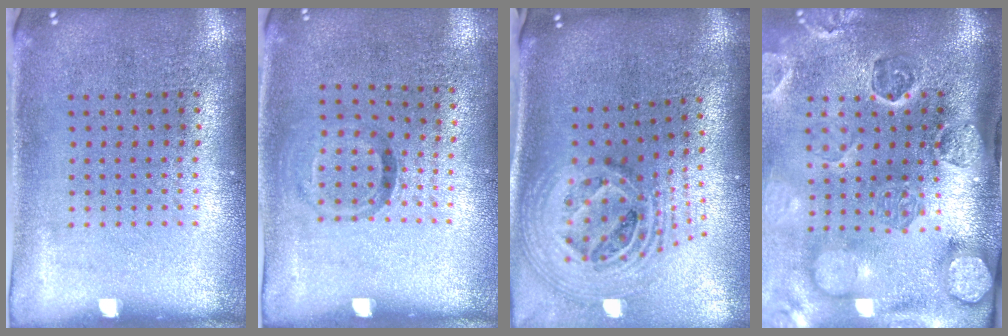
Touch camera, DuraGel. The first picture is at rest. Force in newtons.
{"total": 1.0, "press": 0.6, "slide": 0.8}
{"total": 2.7, "press": 1.9, "slide": 1.9}
{"total": 4.7, "press": 3.5, "slide": 3.2}